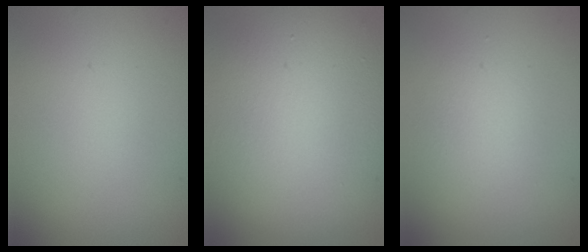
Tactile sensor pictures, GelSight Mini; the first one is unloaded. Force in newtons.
{"total": 12.3, "press": 12.2, "slide": 1.1}
{"total": 1.9, "press": 1.9, "slide": 0.1}